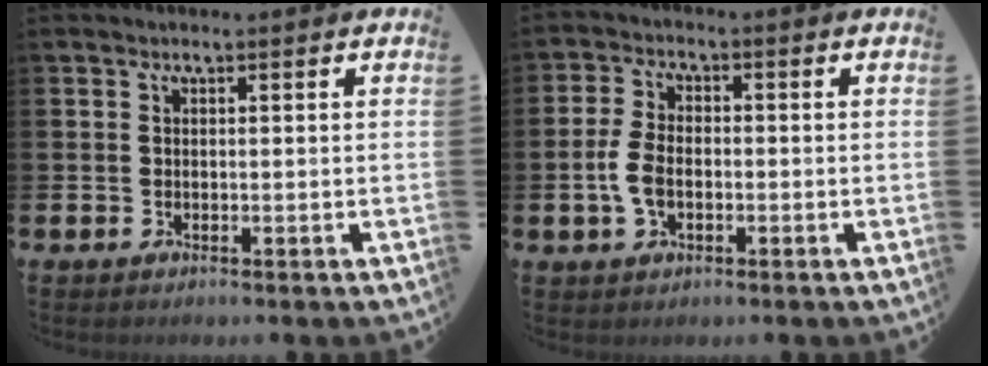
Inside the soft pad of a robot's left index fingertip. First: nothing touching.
{"total": 4.8, "force": [-0.7, 2.9, 3.7], "torque": [-0.073, 0.001, -0.017]}